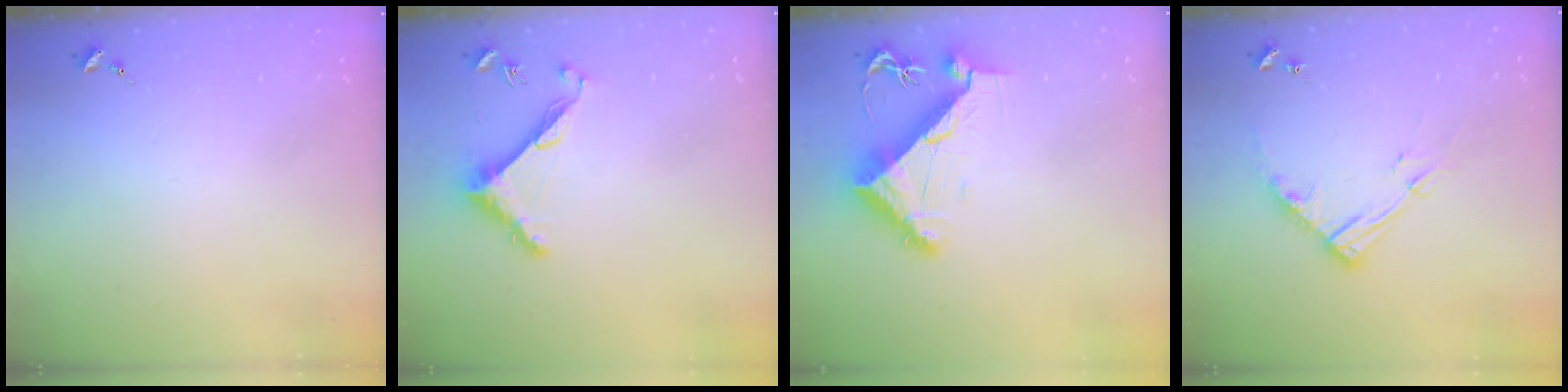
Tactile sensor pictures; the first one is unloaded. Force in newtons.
{"total": 7.5, "press": 7.5, "slide": 0.5}
{"total": 9.3, "press": 9.2, "slide": 1.5}
{"total": 13.1, "press": 13.0, "slide": 1.3}